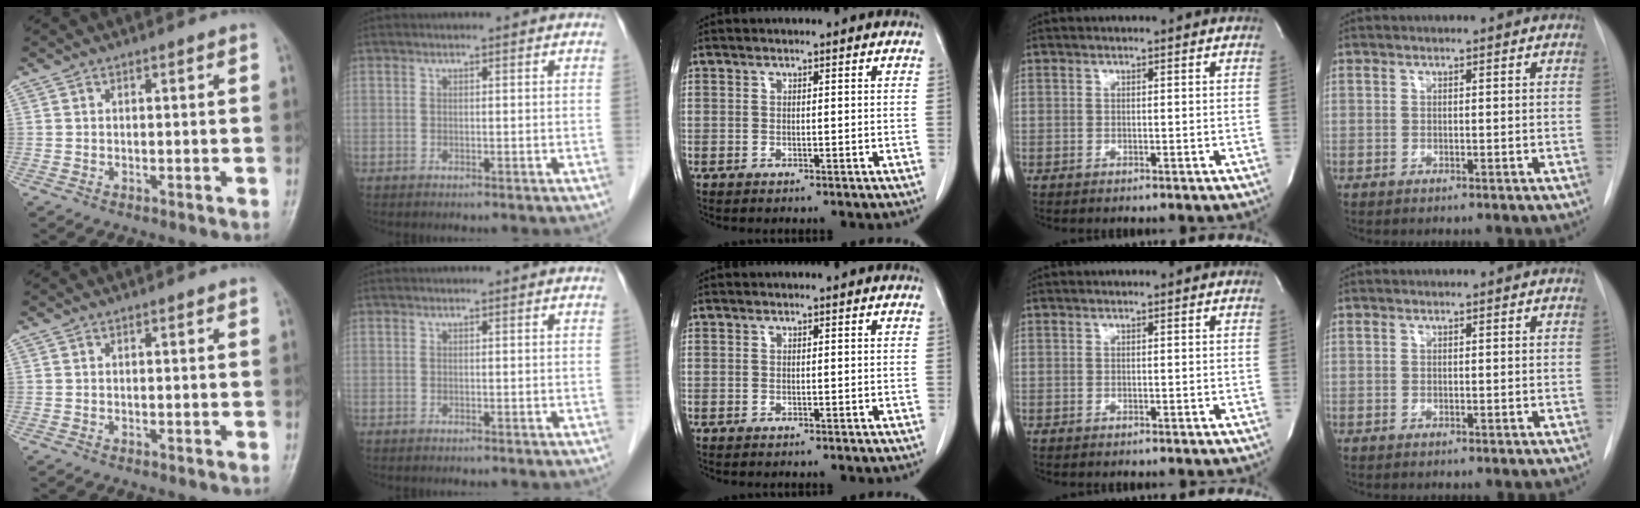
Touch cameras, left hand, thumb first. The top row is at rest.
{}